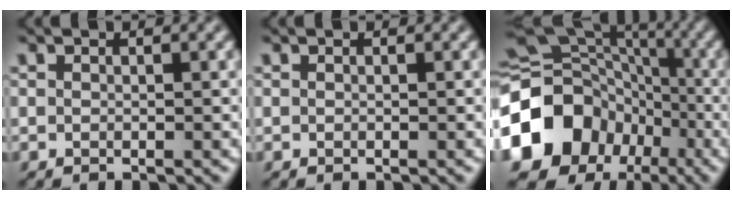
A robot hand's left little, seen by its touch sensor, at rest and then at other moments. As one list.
[{"total": 0.0}, {"total": 16.0, "force": [-5.1, 13.3, 7.1], "torque": [-0.179, 0.015, -0.118]}]